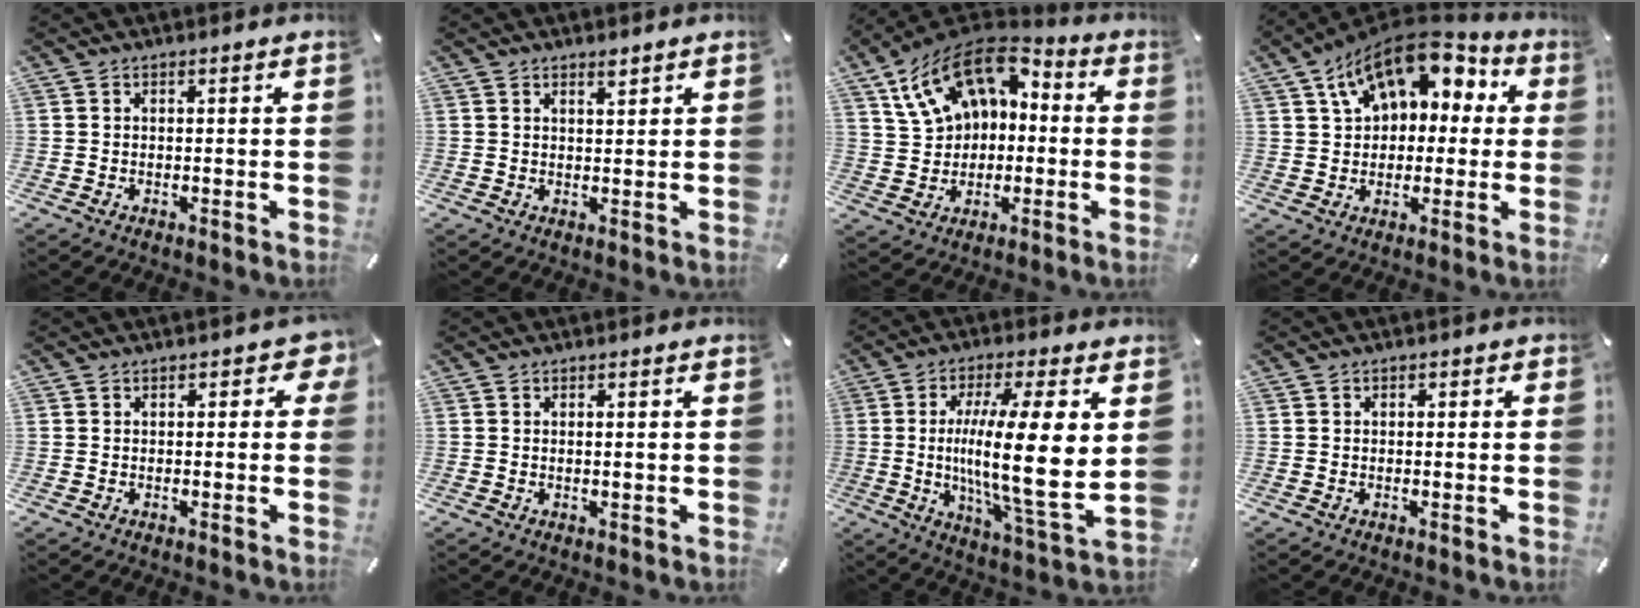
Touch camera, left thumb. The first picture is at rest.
{"total": 1.7, "force": [1.4, 0.5, 0.8], "torque": [-0.009, -0.006, 0.025]}
{"total": 16.0, "force": [5.9, 12.2, 8.6], "torque": [-0.169, -0.020, 0.109]}
{"total": 13.7, "force": [6.7, 9.2, 7.7], "torque": [-0.125, -0.029, 0.123]}
{"total": 3.1, "force": [0.7, 2.0, 2.3], "torque": [-0.021, 0.000, 0.007]}
{"total": 0.8, "force": [0.1, 0.1, 0.8], "torque": [-0.014, -0.002, 0.002]}
{"total": 17.8, "force": [1.8, 2.9, 17.5], "torque": [-0.315, -0.025, 0.014]}
{"total": 0.9, "force": [-0.2, 0.8, 0.2], "torque": [-0.003, 0.005, -0.007]}